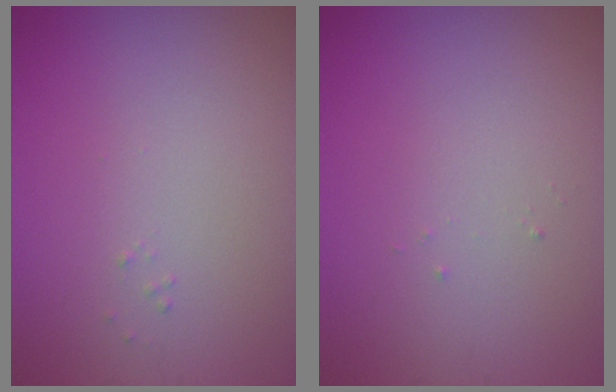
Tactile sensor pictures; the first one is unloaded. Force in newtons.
{"total": 0.0}